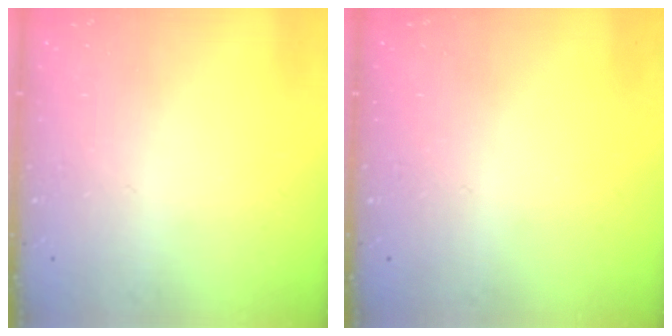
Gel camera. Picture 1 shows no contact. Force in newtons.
{"total": 0.0}